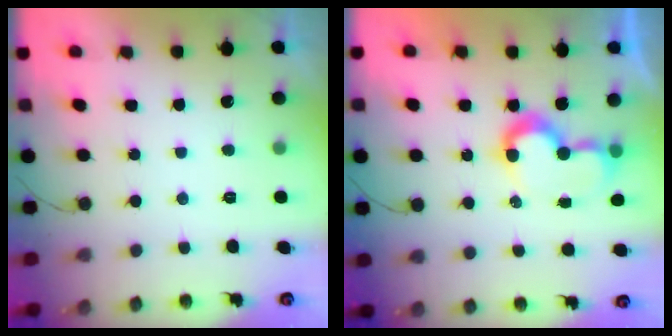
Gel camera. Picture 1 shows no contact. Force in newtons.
{"total": 8.3, "press": 8.3, "slide": 0.1}